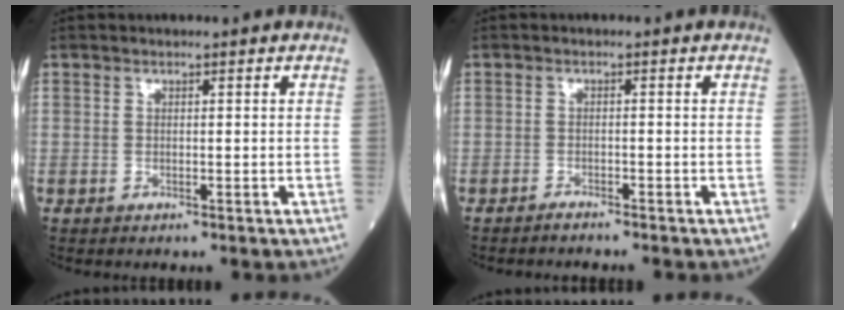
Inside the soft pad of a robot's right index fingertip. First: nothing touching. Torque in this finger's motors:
{"motor_torque": [-0.05, 0.04, -0.05, 0.01]}